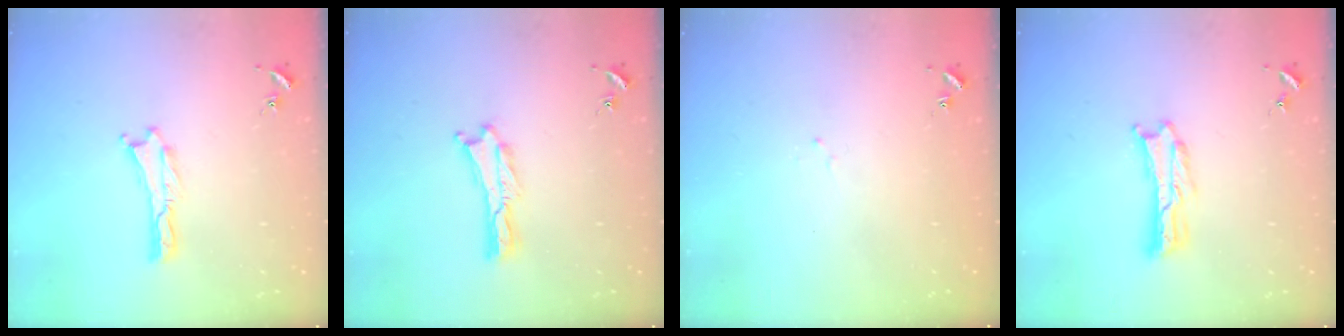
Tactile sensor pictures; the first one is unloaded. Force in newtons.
{"total": 0.0}
{"total": 1.1, "press": 1.0, "slide": 0.2}
{"total": 1.0, "press": 1.0, "slide": 0.2}